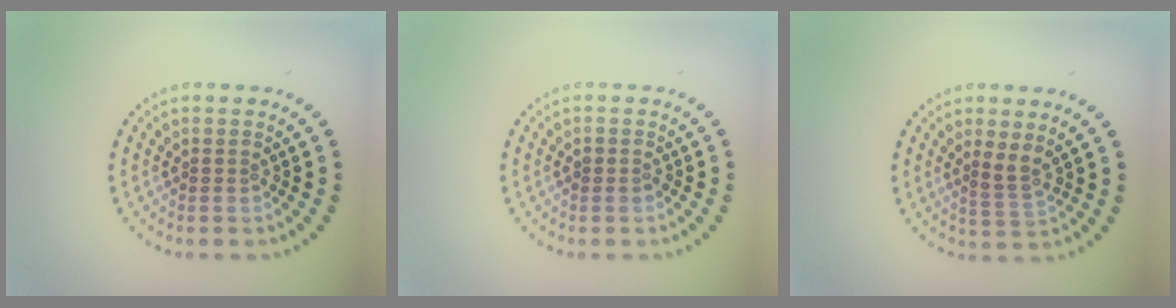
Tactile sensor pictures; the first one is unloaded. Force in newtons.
{"total": 0.7, "press": 0.7, "slide": 0.2}
{"total": 2.0, "press": 1.3, "slide": 1.5}